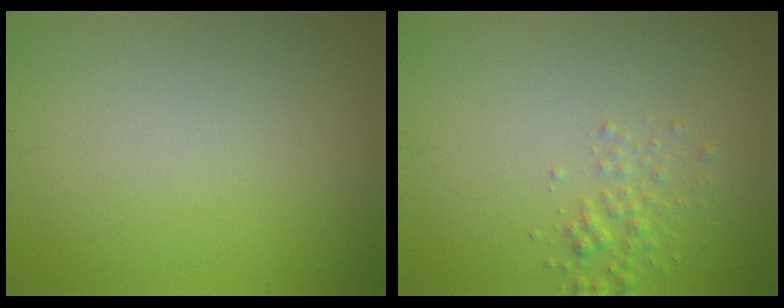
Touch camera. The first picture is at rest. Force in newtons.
{"total": 1.6, "press": 1.6, "slide": 0.1}